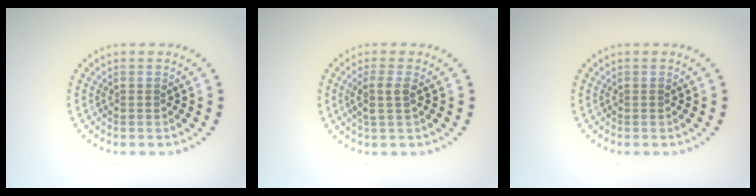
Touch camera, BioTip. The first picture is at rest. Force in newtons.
{"total": 2.0, "press": 1.7, "slide": 1.1}
{"total": 0.0}